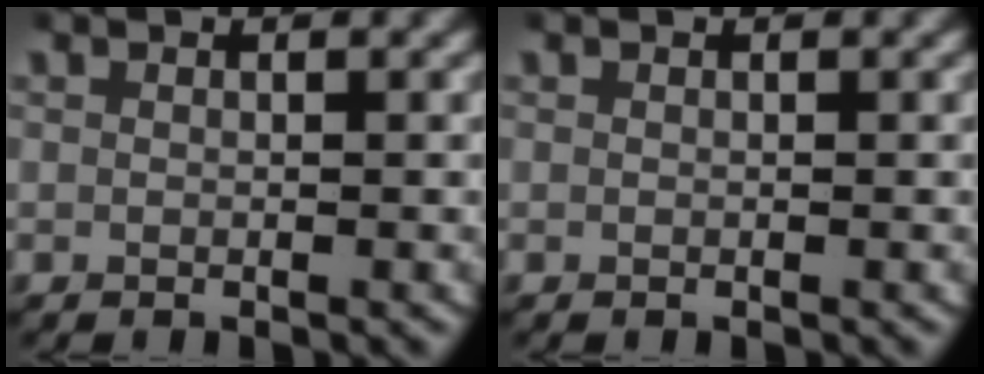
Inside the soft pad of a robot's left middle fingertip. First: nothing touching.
{"total": 0.0}